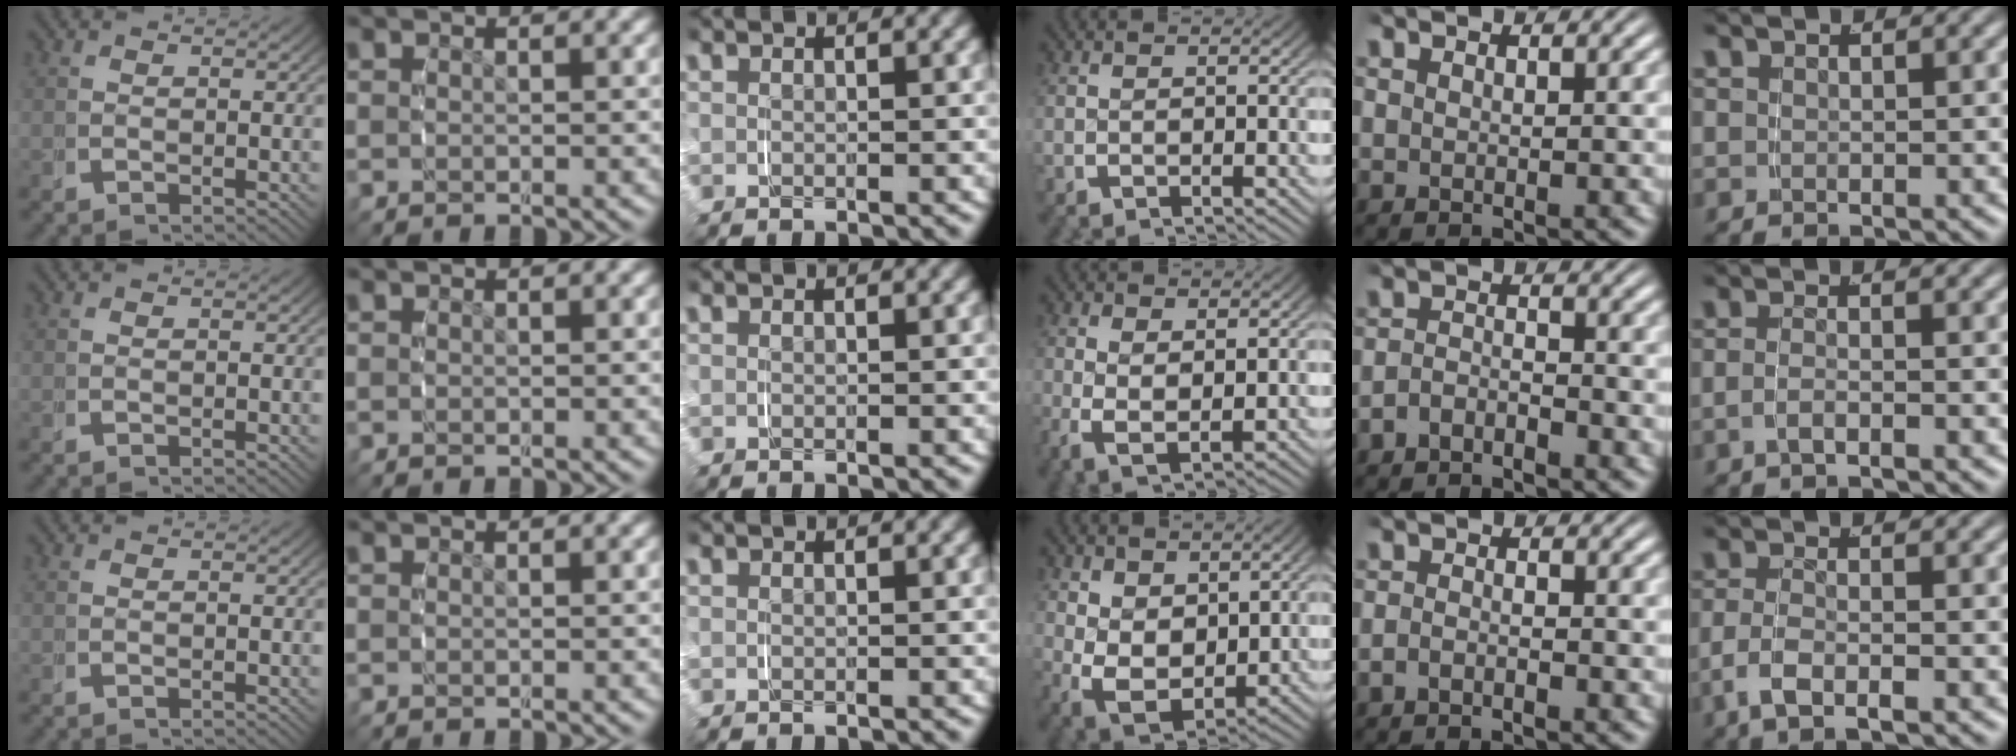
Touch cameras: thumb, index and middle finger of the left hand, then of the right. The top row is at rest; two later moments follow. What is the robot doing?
{"motion": "grasp_and_lifting", "object": "napkin"}